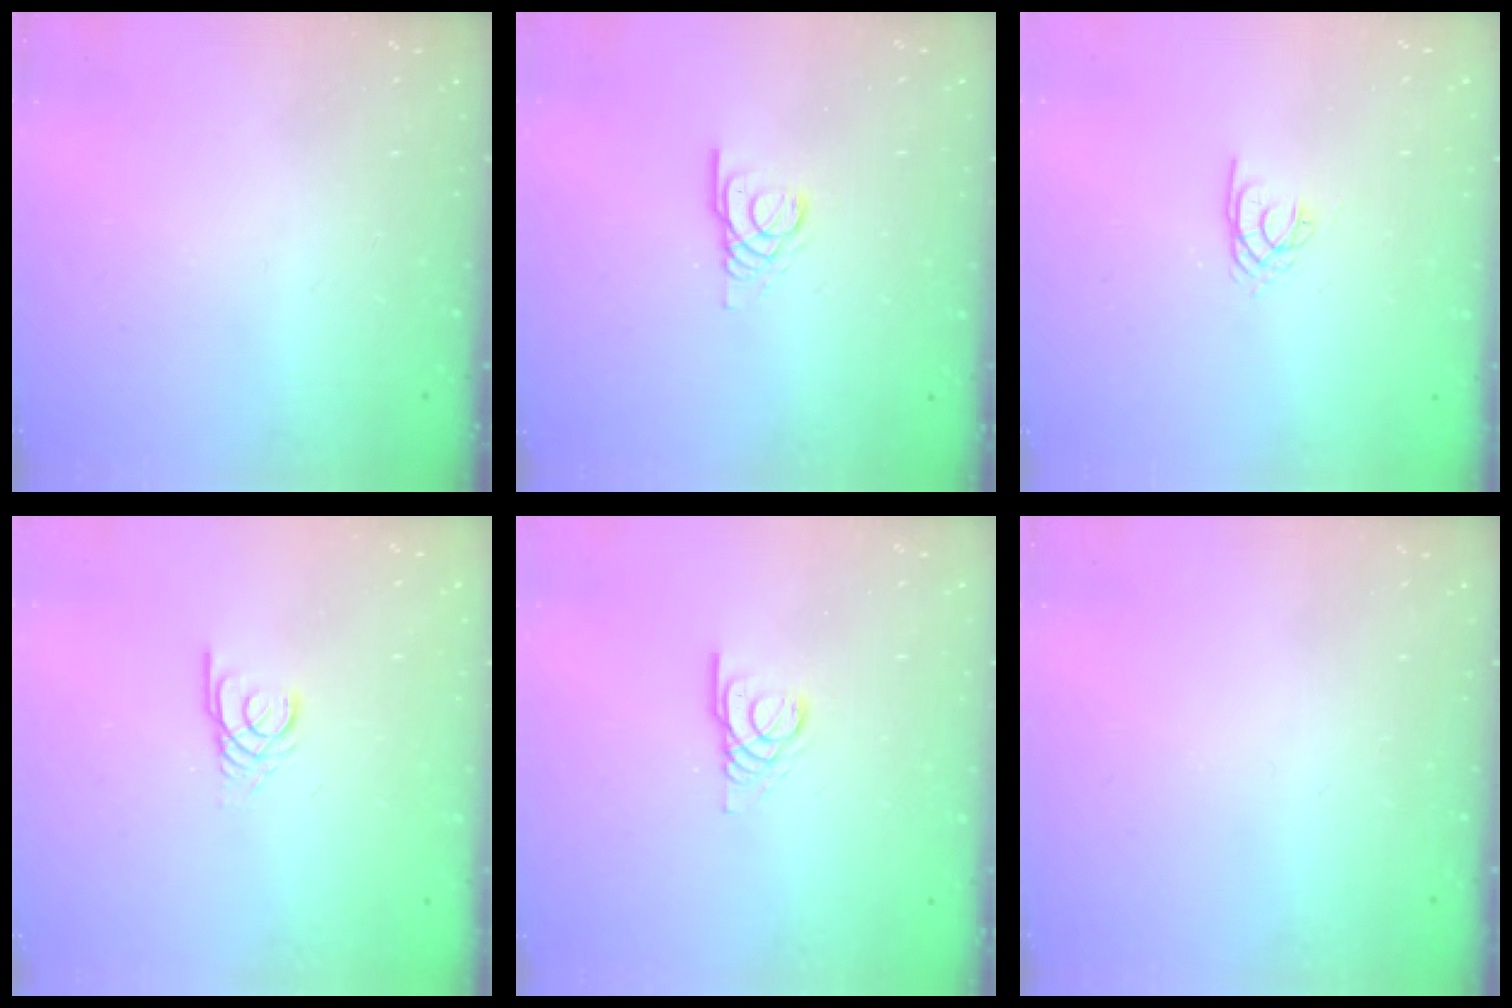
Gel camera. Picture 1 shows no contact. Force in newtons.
{"total": 3.4, "press": 3.4, "slide": 0.3}
{"total": 1.8, "press": 1.8, "slide": 0.2}
{"total": 2.7, "press": 2.7, "slide": 0.3}
{"total": 3.4, "press": 3.4, "slide": 0.3}
{"total": 0.0}